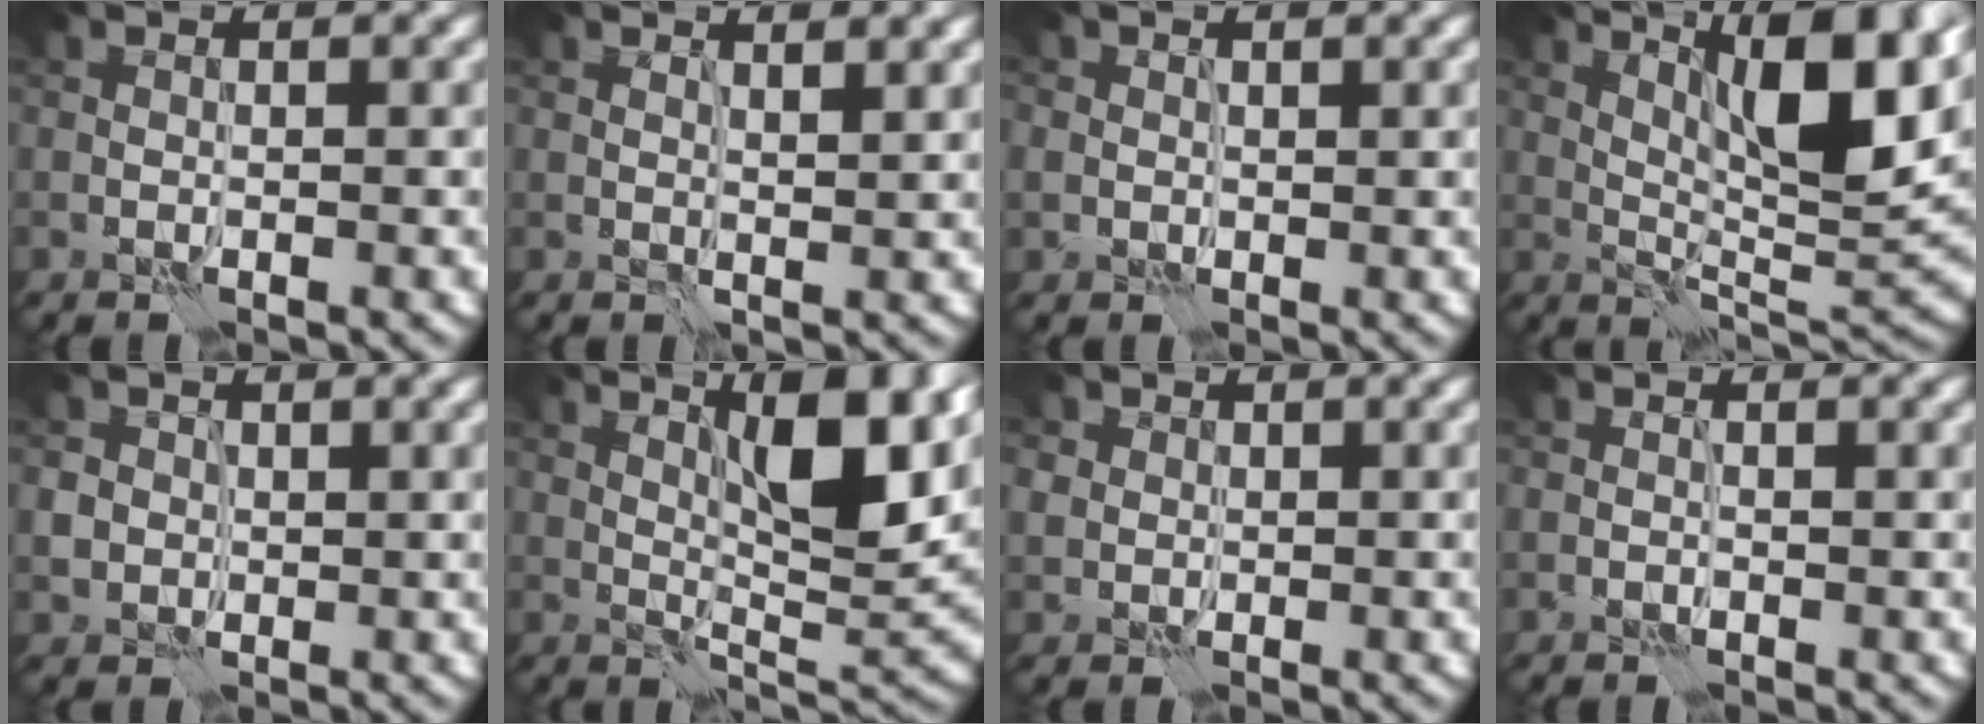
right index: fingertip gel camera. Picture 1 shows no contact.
{"total": 1.5, "force": [1.2, 0.1, 0.9], "torque": [-0.015, -0.004, 0.023]}
{"total": 1.1, "force": [0.4, 1.0, 0.3], "torque": [-0.008, -0.001, 0.008]}
{"total": 10.9, "force": [4.7, 2.5, 9.5], "torque": [-0.144, 0.004, 0.081]}
{"total": 1.8, "force": [0.1, 1.7, 0.5], "torque": [-0.011, 0.000, 0.002]}
{"total": 8.9, "force": [3.7, 2.4, 7.7], "torque": [-0.119, 0.001, 0.064]}
{"total": 2.7, "force": [1.2, 2.3, 0.7], "torque": [-0.018, 0.004, 0.019]}
{"total": 0.5, "force": [-0.1, 0.3, 0.4], "torque": [-0.005, -0.001, -0.003]}